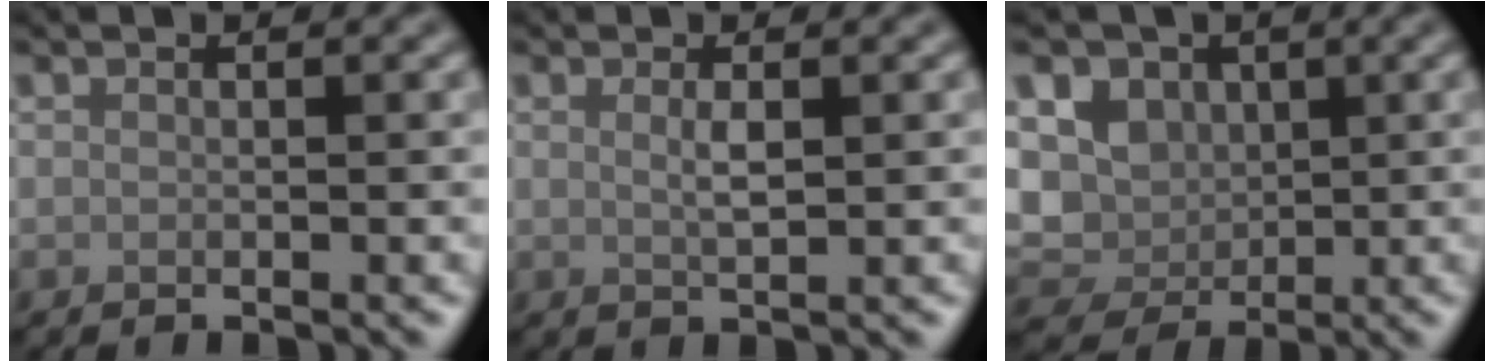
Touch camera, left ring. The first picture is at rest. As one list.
[{"total": 1.5, "force": [0.4, 0.4, 1.4], "torque": [-0.024, -0.001, 0.007]}, {"total": 7.3, "force": [0.9, 6.2, 3.8], "torque": [-0.059, 0.008, -0.004]}]